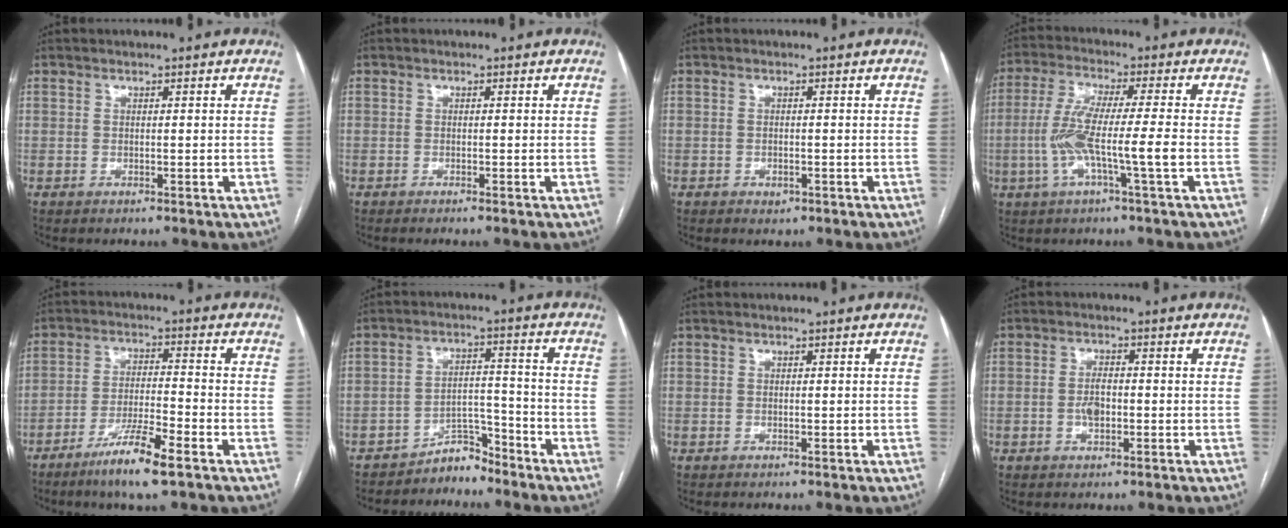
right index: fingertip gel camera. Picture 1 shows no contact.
{"total": 0.8, "force": [-0.6, -0.2, 0.5], "torque": [-0.009, 0.001, -0.011]}
{"total": 1.3, "force": [-0.7, 0.9, 0.7], "torque": [-0.009, 0.002, -0.005]}
{"total": 9.4, "force": [-2.2, -0.2, 9.1], "torque": [-0.186, 0.002, -0.045]}
{"total": 8.7, "force": [-5.5, 0.3, 6.7], "torque": [-0.127, -0.018, -0.100]}
{"total": 4.7, "force": [-4.4, 1.6, 0.5], "torque": [0.002, 0.017, -0.073]}
{"total": 0.0}
{"total": 2.9, "force": [-0.6, 1.4, 2.5], "torque": [-0.050, 0.002, -0.010]}